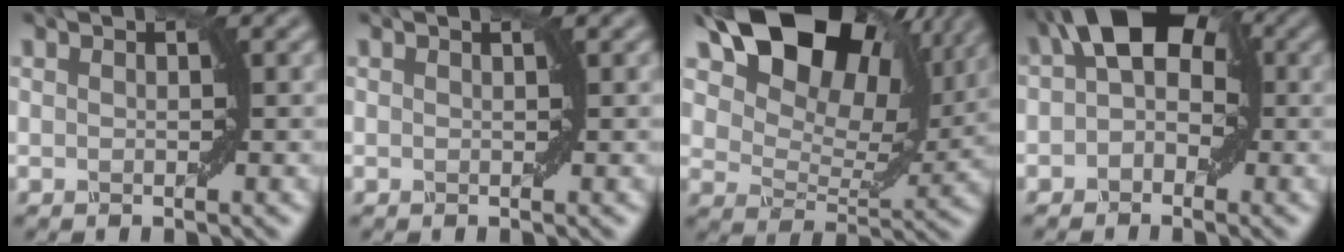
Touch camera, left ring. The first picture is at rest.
{"total": 0.0}
{"total": 13.7, "force": [8.0, 7.6, 8.1], "torque": [-0.136, 0.018, 0.147]}
{"total": 8.2, "force": [1.2, 5.3, 6.1], "torque": [-0.067, 0.035, 0.001]}